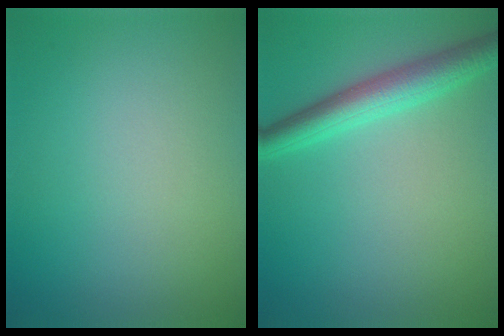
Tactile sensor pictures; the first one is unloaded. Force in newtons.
{"total": 4.2, "press": 4.2, "slide": 0.1}